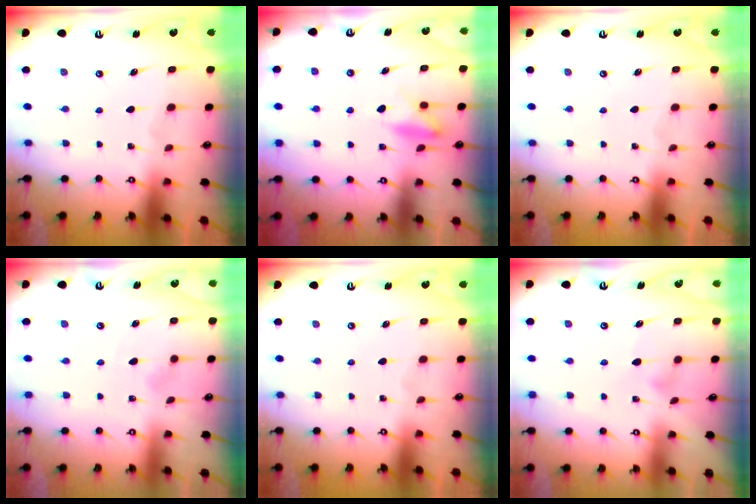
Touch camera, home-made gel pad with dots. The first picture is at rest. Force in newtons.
{"total": 8.5, "press": 8.4, "slide": 1.3}
{"total": 0.0}
{"total": 3.2, "press": 3.2, "slide": 0.1}
{"total": 0.0}
{"total": 3.7, "press": 3.7, "slide": 0.2}